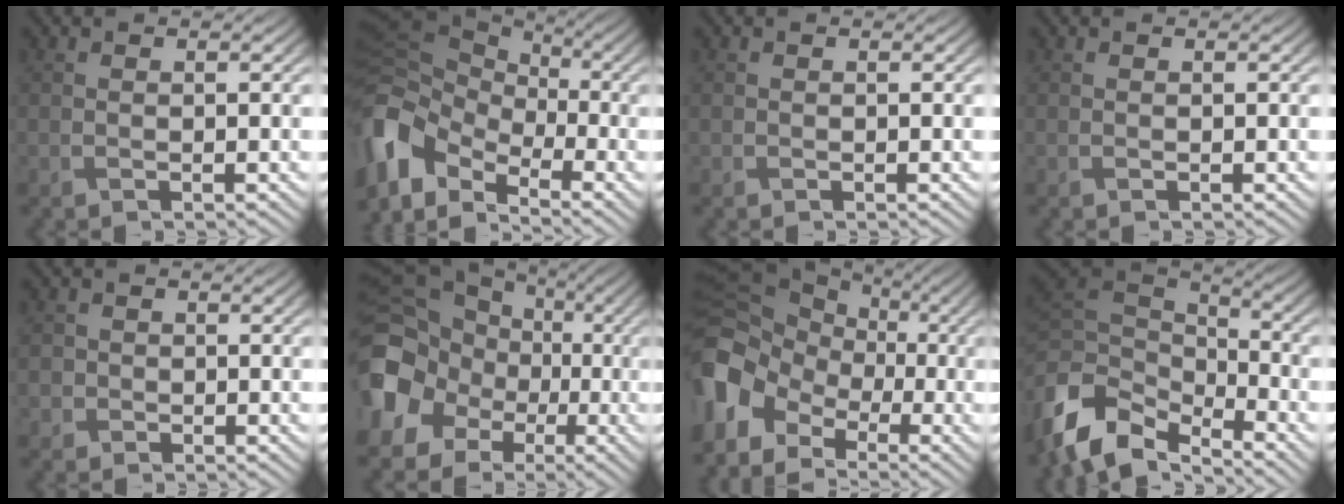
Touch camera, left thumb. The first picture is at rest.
{"total": 11.9, "force": [-5.8, 7.8, 6.8], "torque": [-0.195, -0.018, -0.114]}
{"total": 0.0}
{"total": 0.0}
{"total": 1.7, "force": [-0.4, 1.6, 0.1], "torque": [0.003, -0.002, -0.008]}
{"total": 17.5, "force": [-2.7, 15.6, 7.5], "torque": [-0.218, -0.030, -0.084]}
{"total": 10.6, "force": [-3.6, 8.7, 4.8], "torque": [-0.159, -0.019, -0.078]}
{"total": 10.2, "force": [-5.8, 6.2, 5.6], "torque": [-0.152, -0.010, -0.116]}